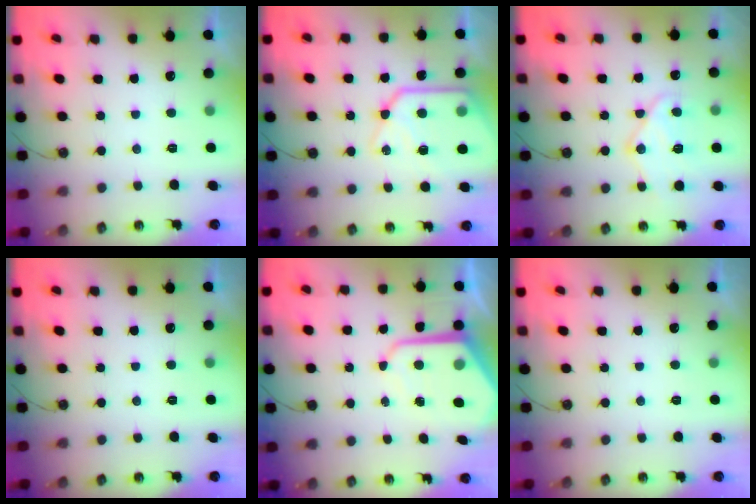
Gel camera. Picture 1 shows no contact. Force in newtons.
{"total": 18.1, "press": 18.0, "slide": 1.7}
{"total": 13.3, "press": 13.3, "slide": 1.0}
{"total": 0.0}
{"total": 10.1, "press": 10.0, "slide": 0.7}
{"total": 0.0}